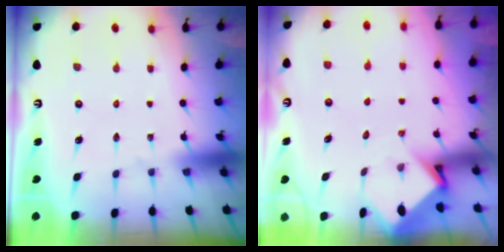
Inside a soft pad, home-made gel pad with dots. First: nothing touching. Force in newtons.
{"total": 3.7, "press": 3.7, "slide": 0.2}